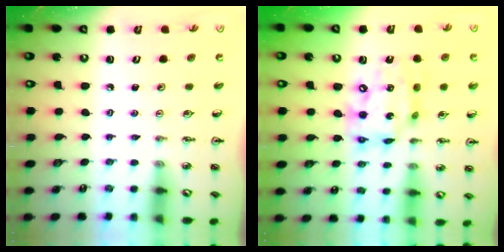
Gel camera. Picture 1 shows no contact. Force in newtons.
{"total": 14.0, "press": 13.9, "slide": 1.1}